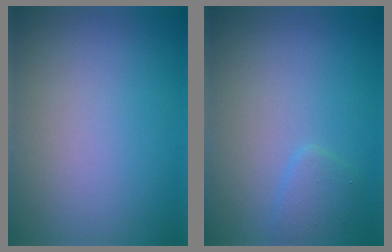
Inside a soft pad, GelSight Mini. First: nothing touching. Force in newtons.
{"total": 1.4, "press": 1.4, "slide": 0.1}